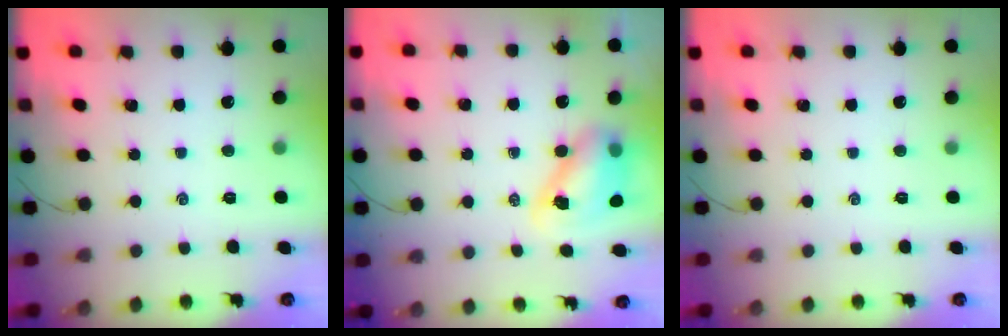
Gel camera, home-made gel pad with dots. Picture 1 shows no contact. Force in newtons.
{"total": 8.6, "press": 8.4, "slide": 2.1}
{"total": 0.0}